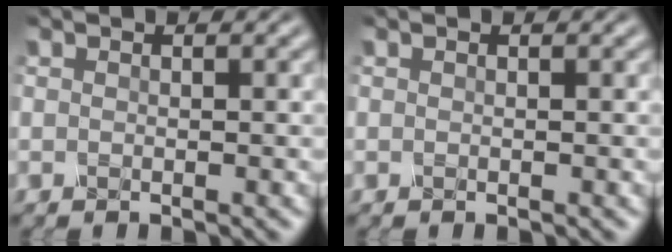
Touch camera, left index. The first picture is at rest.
{"total": 0.0}